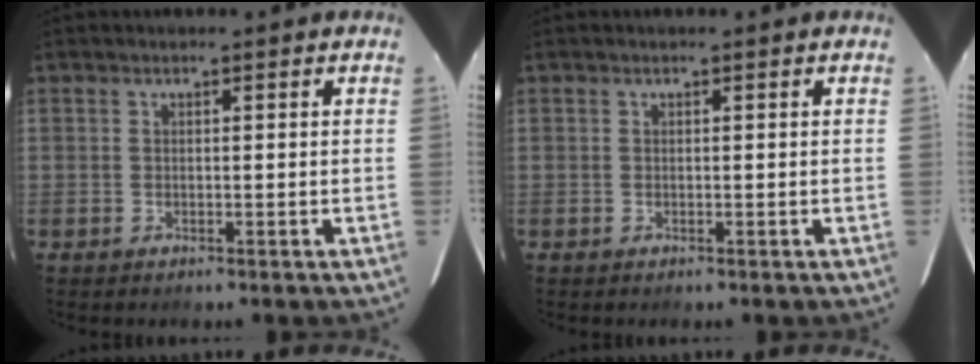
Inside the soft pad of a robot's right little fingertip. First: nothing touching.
{"total": 0.0}